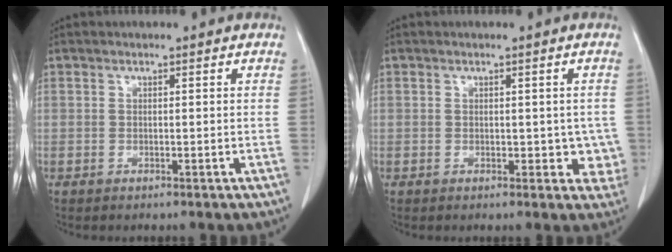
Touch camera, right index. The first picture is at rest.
{"total": 3.2, "force": [0.1, 2.4, 2.1], "torque": [-0.002, 0.003, 0.003]}